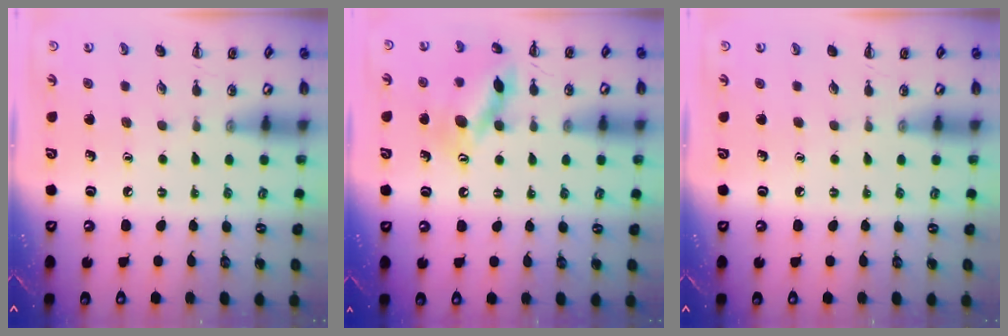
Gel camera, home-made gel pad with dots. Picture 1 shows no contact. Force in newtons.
{"total": 13.9, "press": 13.9, "slide": 1.3}
{"total": 0.0}